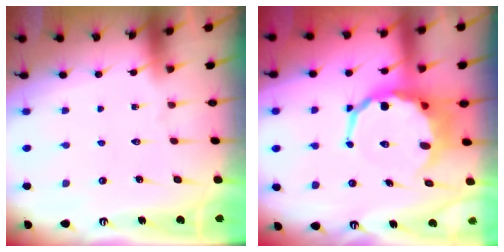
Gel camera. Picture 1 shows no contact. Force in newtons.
{"total": 8.6, "press": 8.3, "slide": 2.3}